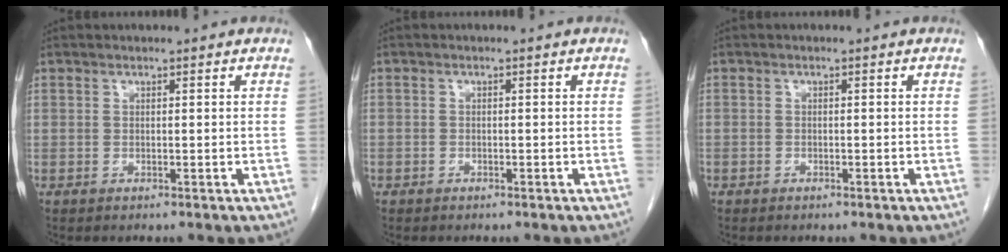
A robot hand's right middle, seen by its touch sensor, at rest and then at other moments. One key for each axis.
{"total": 0.9, "fx": -0.6, "fy": 0.7, "fz": 0.0, "tx": -0.004, "ty": 0.005, "tz": -0.013}
{"total": 0.8, "fx": -0.5, "fy": 0.5, "fz": 0.0, "tx": -0.002, "ty": 0.005, "tz": -0.011}